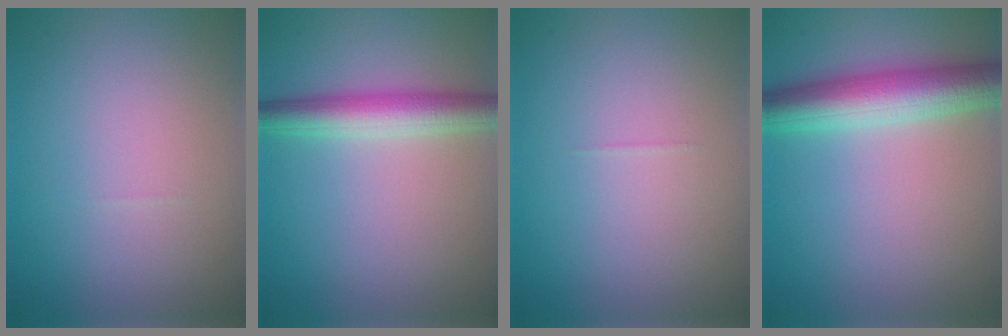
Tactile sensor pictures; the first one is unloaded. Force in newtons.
{"total": 4.4, "press": 4.4, "slide": 0.1}
{"total": 0.0}
{"total": 6.5, "press": 6.5, "slide": 0.0}